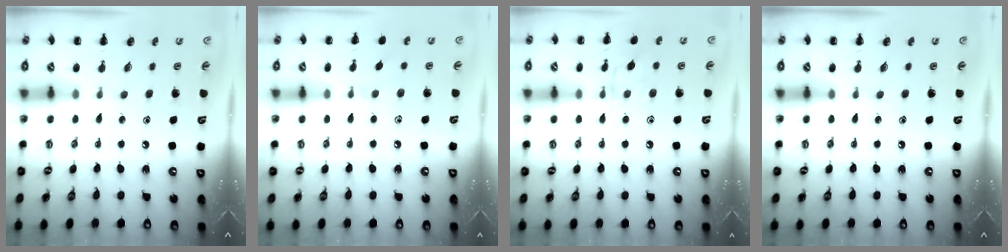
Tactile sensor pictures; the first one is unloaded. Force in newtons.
{"total": 5.1, "press": 4.8, "slide": 1.6}
{"total": 7.8, "press": 7.8, "slide": 0.9}
{"total": 0.0}